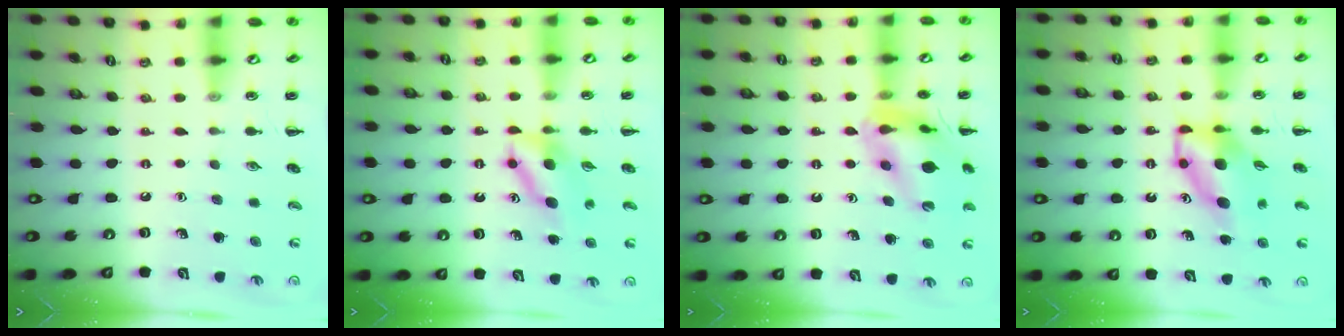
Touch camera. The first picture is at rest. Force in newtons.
{"total": 6.1, "press": 6.1, "slide": 0.9}
{"total": 16.3, "press": 16.3, "slide": 1.7}
{"total": 6.1, "press": 6.0, "slide": 1.4}